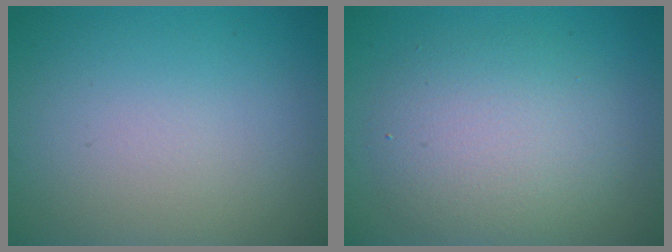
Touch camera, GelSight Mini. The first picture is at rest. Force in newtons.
{"total": 5.1, "press": 5.1, "slide": 0.3}